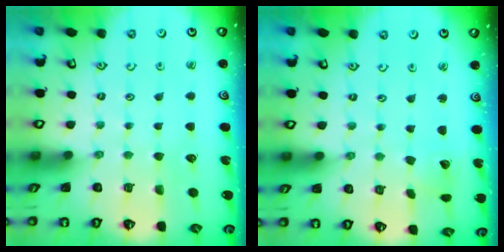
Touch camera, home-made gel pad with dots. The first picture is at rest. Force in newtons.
{"total": 1.4, "press": 1.4, "slide": 0.2}